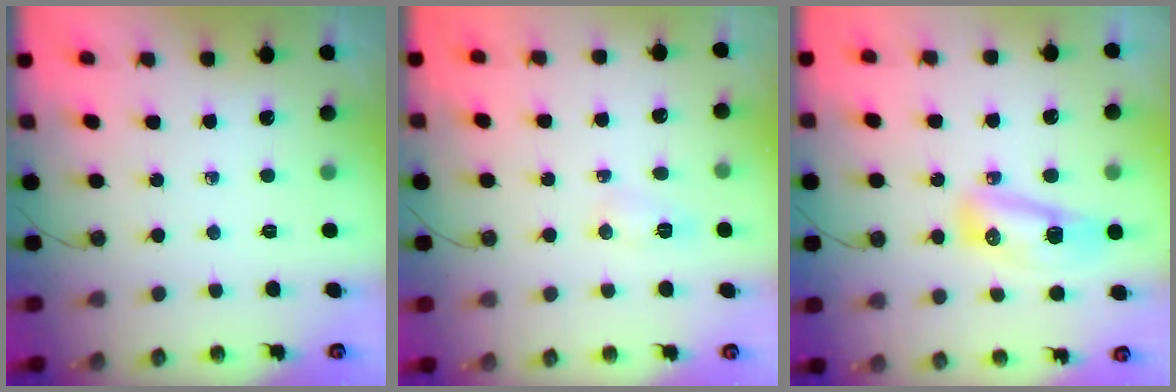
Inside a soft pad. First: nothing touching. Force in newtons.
{"total": 7.2, "press": 7.0, "slide": 1.6}
{"total": 16.9, "press": 12.4, "slide": 11.5}